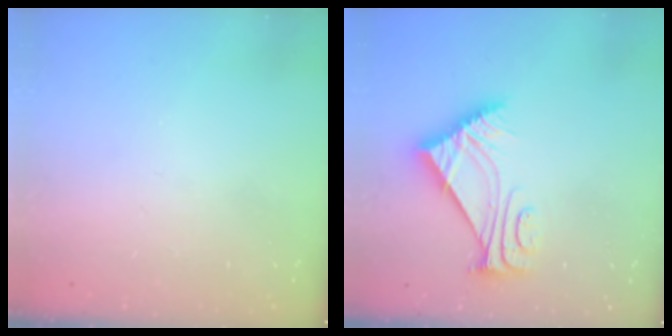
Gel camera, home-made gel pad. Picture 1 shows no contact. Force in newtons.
{"total": 9.8, "press": 9.7, "slide": 0.9}